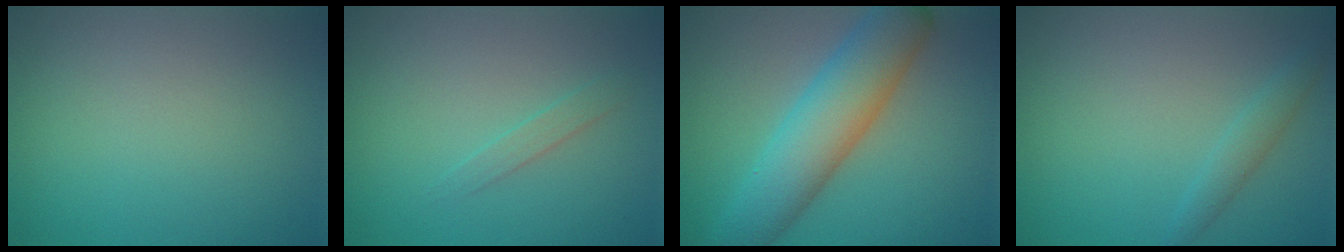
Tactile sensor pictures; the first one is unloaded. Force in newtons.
{"total": 1.0, "press": 1.0, "slide": 0.0}
{"total": 7.3, "press": 7.3, "slide": 0.3}
{"total": 1.5, "press": 1.5, "slide": 0.1}